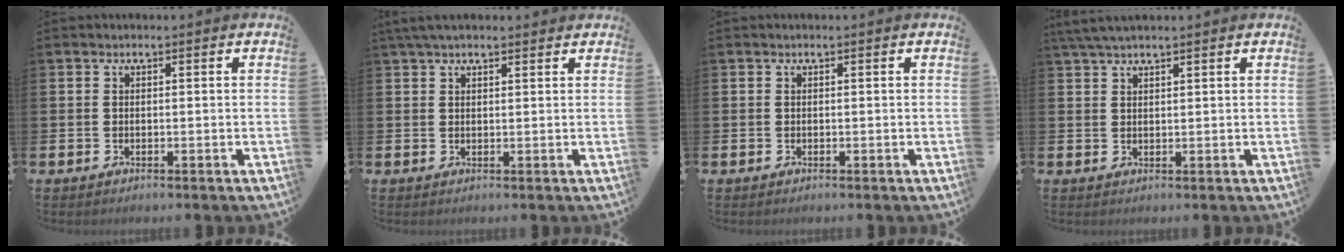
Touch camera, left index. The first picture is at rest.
{"total": 2.9, "force": [2.4, 0.8, 1.5], "torque": [-0.031, 0.002, 0.043]}
{"total": 0.0}
{"total": 3.1, "force": [2.6, 0.4, 1.5], "torque": [-0.043, 0.004, 0.051]}